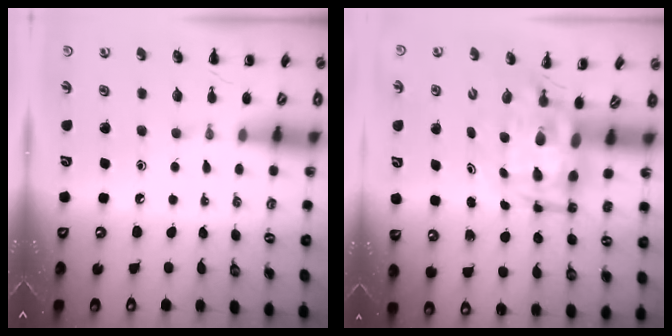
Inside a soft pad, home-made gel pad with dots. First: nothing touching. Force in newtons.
{"total": 5.8, "press": 5.6, "slide": 1.7}